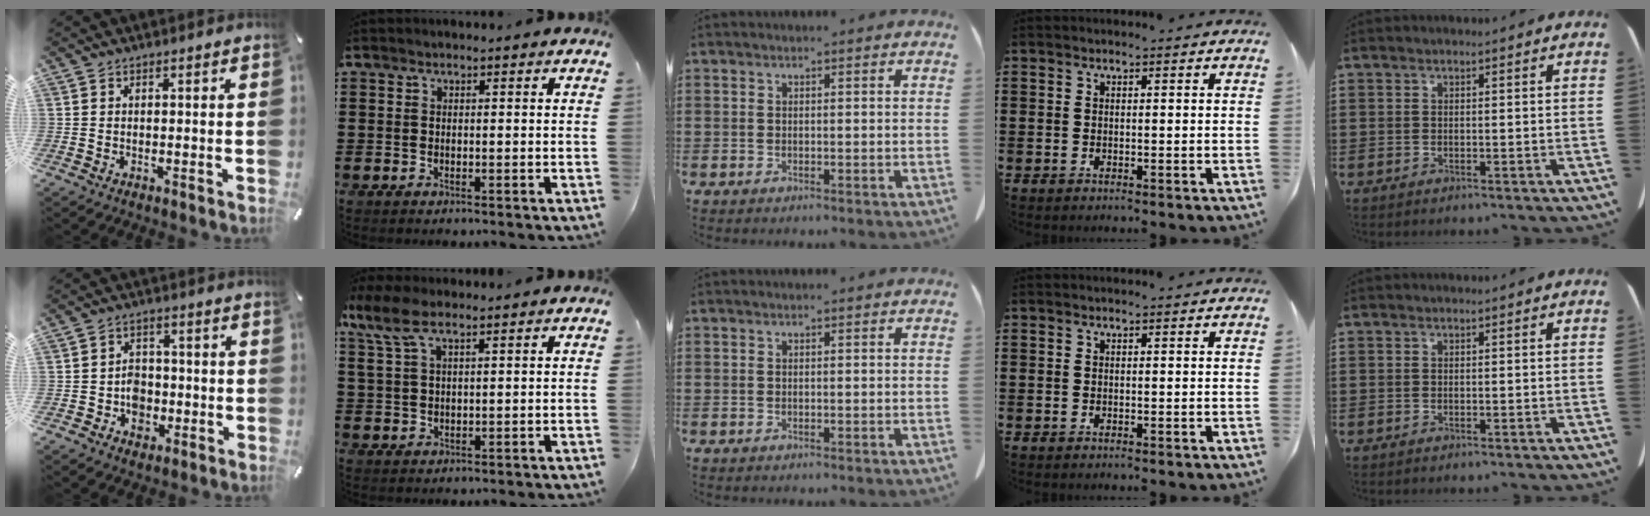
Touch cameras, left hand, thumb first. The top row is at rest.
{"thumb": {"total": 6.1, "force": [-1.7, 5.3, 2.5], "torque": [-0.029, 0.009, -0.029]}, "index": {"total": 6.1, "force": [4.0, 1.6, 4.3], "torque": [-0.108, -0.004, 0.070]}}